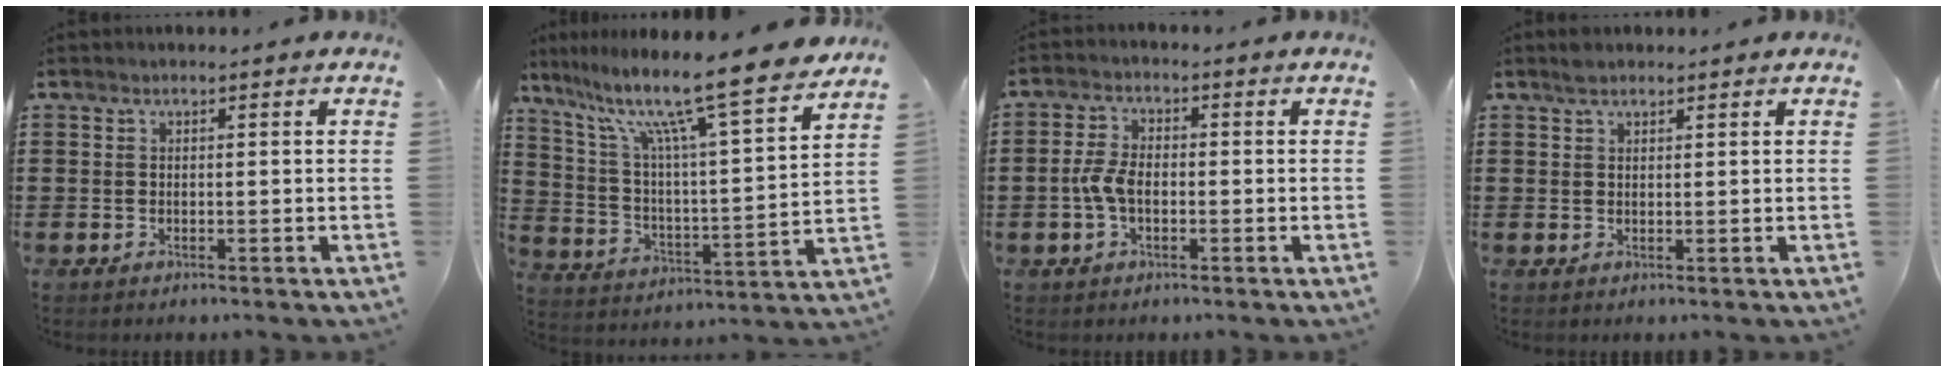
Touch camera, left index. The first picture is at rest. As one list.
[{"total": 13.2, "force": [10.7, 0.1, 7.8], "torque": [-0.172, -0.076, 0.170]}, {"total": 4.5, "force": [-1.0, 2.4, 3.7], "torque": [-0.093, -0.001, -0.025]}, {"total": 1.7, "force": [1.5, 0.6, 0.6], "torque": [-0.014, 0.002, 0.028]}]